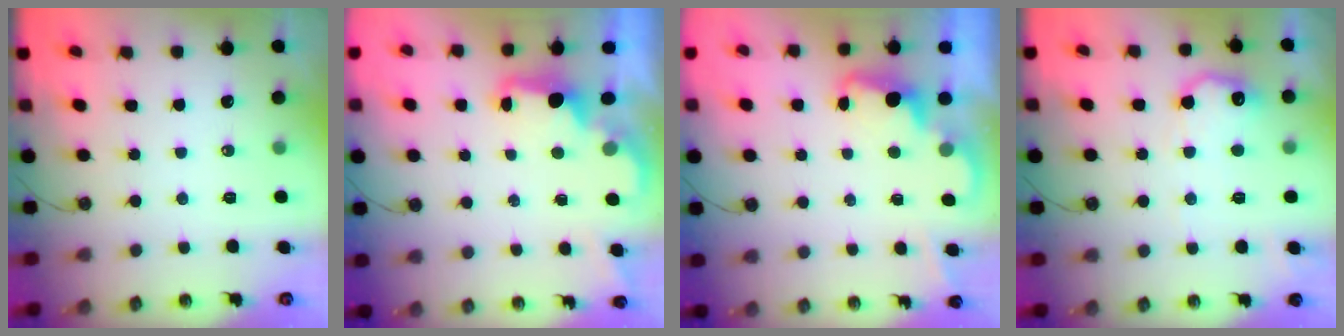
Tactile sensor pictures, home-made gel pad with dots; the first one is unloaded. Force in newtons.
{"total": 2.1, "press": 2.0, "slide": 0.7}
{"total": 2.3, "press": 2.2, "slide": 0.5}
{"total": 11.5, "press": 11.5, "slide": 0.6}